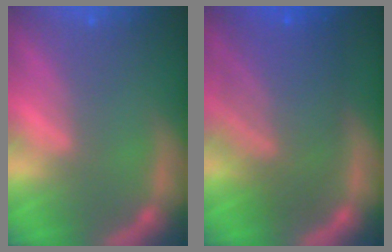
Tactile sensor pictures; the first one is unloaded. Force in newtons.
{"total": 9.0}